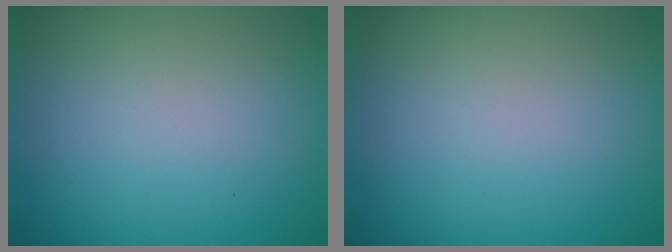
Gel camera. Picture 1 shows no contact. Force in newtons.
{"total": 0.0}